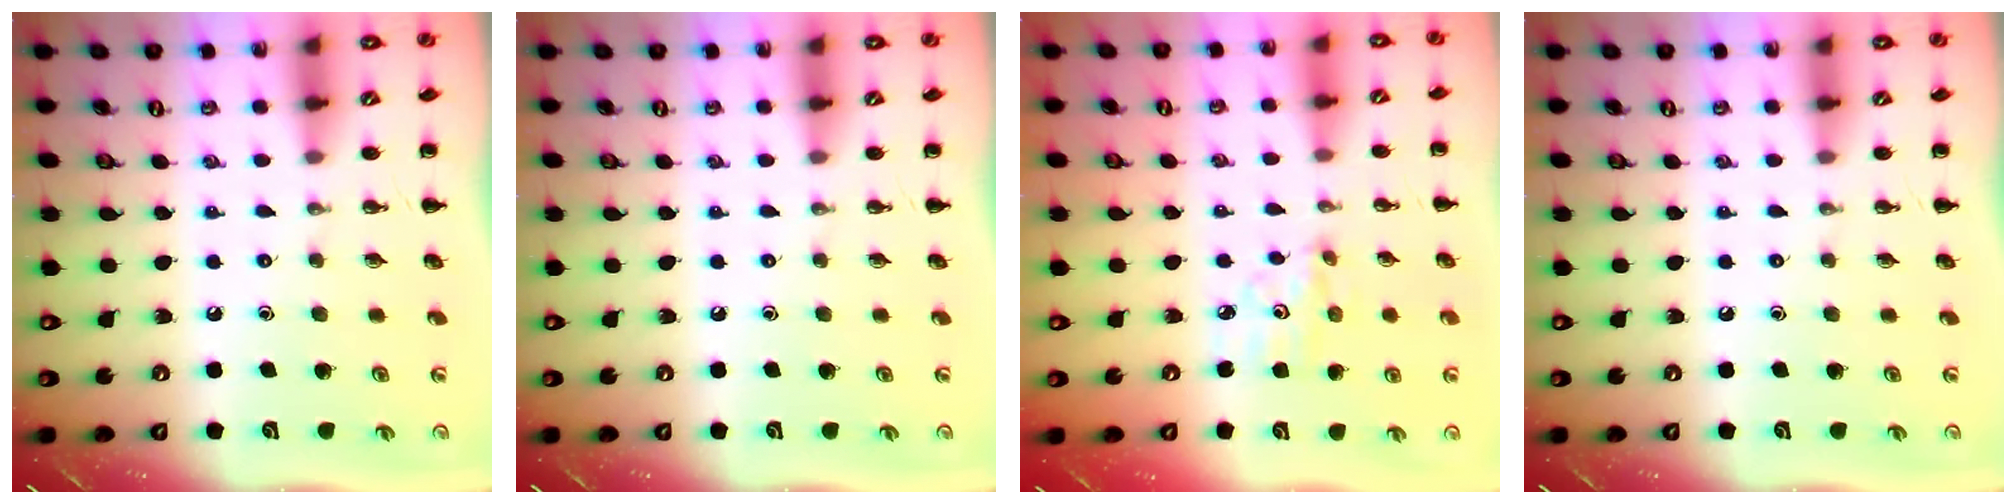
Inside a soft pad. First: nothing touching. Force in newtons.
{"total": 0.0}
{"total": 5.2, "press": 5.0, "slide": 1.5}
{"total": 0.0}